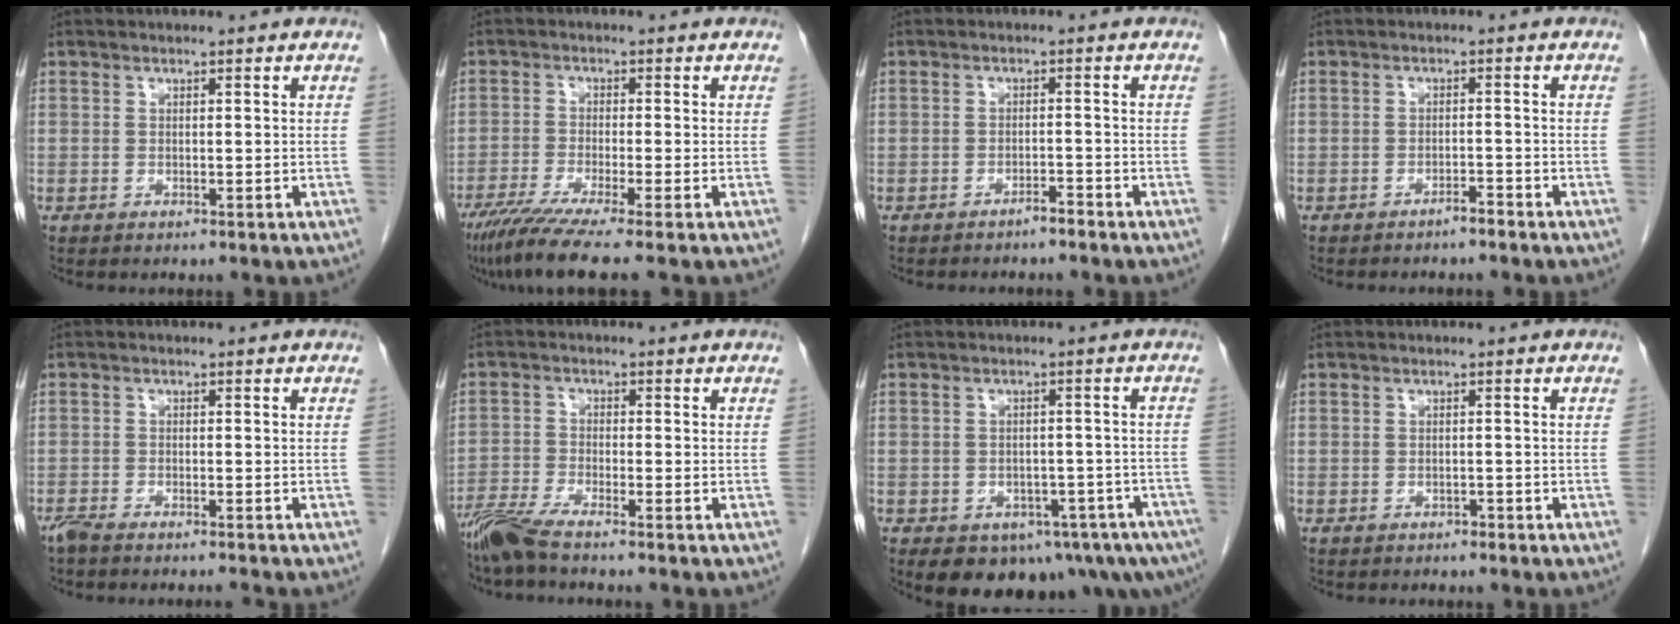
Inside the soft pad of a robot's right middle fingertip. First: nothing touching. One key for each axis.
{"total": 8.6, "fx": -6.5, "fy": -1.0, "fz": 5.6, "tx": -0.090, "ty": -0.029, "tz": -0.107}
{"total": 1.6, "fx": -1.5, "fy": 0.0, "fz": 0.6, "tx": -0.013, "ty": 0.000, "tz": -0.023}
{"total": 1.5, "fx": -1.4, "fy": 0.0, "fz": 0.6, "tx": -0.013, "ty": 0.000, "tz": -0.021}
{"total": 3.1, "fx": -3.0, "fy": -0.4, "fz": 1.0, "tx": -0.016, "ty": -0.008, "tz": -0.051}
{"total": 5.1, "fx": -4.3, "fy": -0.5, "fz": 2.7, "tx": -0.061, "ty": -0.020, "tz": -0.092}
{"total": 13.7, "fx": -9.0, "fy": 6.8, "fz": 7.8, "tx": -0.073, "ty": -0.001, "tz": -0.107}
{"total": 1.0, "fx": -0.9, "fy": 0.4, "fz": 0.2, "tx": -0.007, "ty": 0.000, "tz": -0.013}